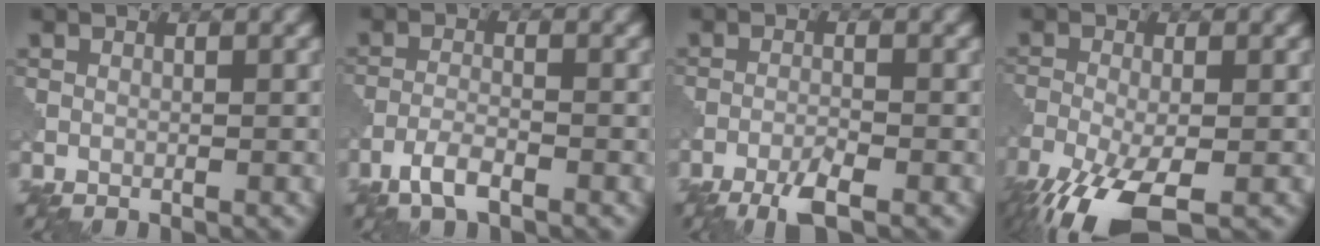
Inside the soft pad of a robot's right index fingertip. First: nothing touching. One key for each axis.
{"total": 2.7, "fx": -1.9, "fy": 0.6, "fz": 1.8, "tx": -0.040, "ty": 0.002, "tz": -0.045}
{"total": 3.2, "fx": -2.2, "fy": 0.4, "fz": 2.3, "tx": -0.047, "ty": -0.001, "tz": -0.049}
{"total": 8.6, "fx": -5.3, "fy": 2.9, "fz": 6.1, "tx": -0.137, "ty": -0.029, "tz": -0.101}